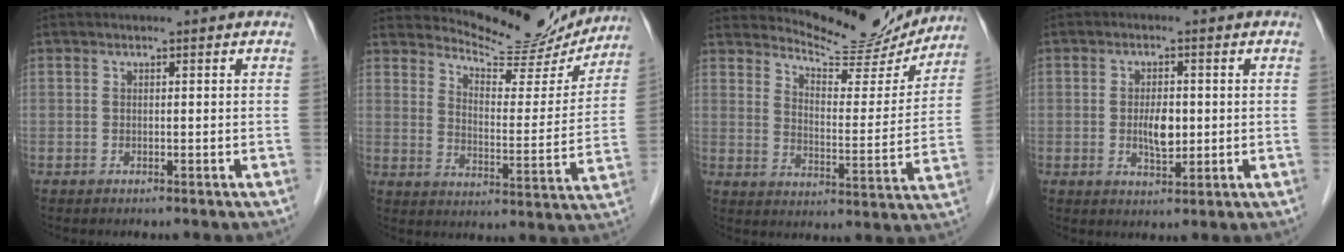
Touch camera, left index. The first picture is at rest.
{"total": 14.4, "force": [14.0, 2.3, 2.1], "torque": [-0.034, -0.037, 0.185]}
{"total": 13.5, "force": [13.3, 2.0, 1.7], "torque": [-0.029, -0.034, 0.177]}
{"total": 4.1, "force": [-0.2, 1.8, 3.7], "torque": [-0.069, -0.003, 0.001]}